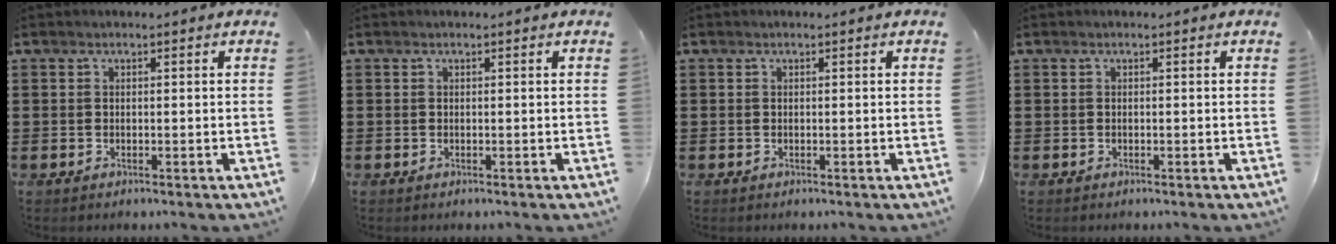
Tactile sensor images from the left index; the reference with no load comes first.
{"total": 0.0}
{"total": 0.0}
{"total": 0.0}